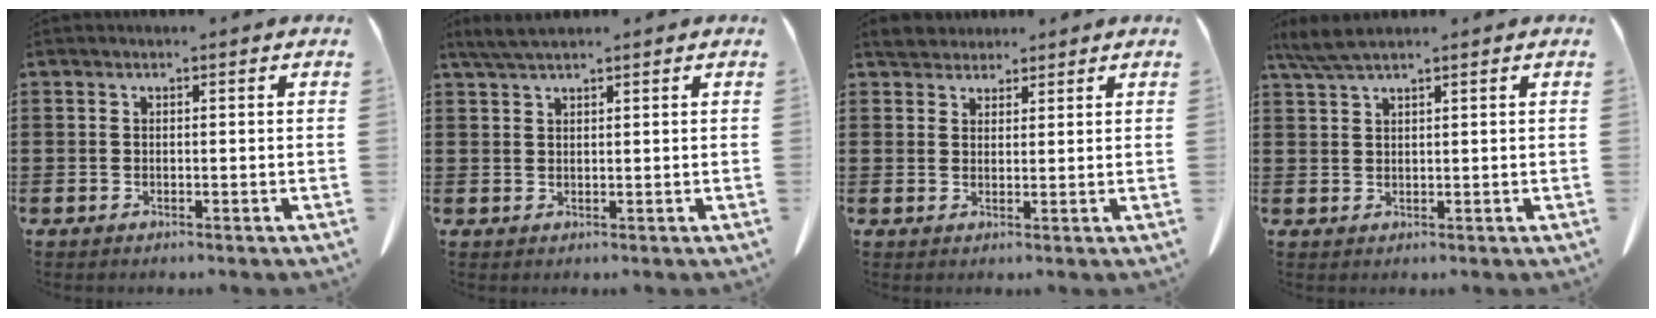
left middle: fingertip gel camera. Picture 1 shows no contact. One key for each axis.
{"total": 2.8, "fx": 2.2, "fy": 0.3, "fz": 1.7, "tx": -0.038, "ty": -0.002, "tz": 0.043}
{"total": 3.2, "fx": 3.0, "fy": 1.1, "fz": 0.2, "tx": -0.015, "ty": -0.003, "tz": 0.061}
{"total": 3.5, "fx": 2.8, "fy": 0.2, "fz": 2.1, "tx": -0.049, "ty": -0.002, "tz": 0.054}